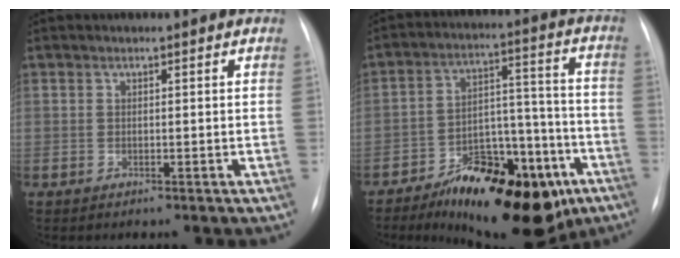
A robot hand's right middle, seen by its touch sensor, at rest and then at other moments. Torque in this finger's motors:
{"motor_torque": [1.08, -1.06, 0.81, 0.17]}